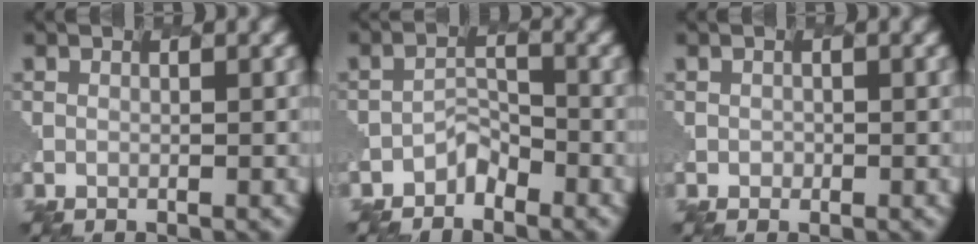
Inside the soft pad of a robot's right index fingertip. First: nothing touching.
{"total": 1.7, "force": [-1.6, 0.5, -0.3], "torque": [-0.001, 0.011, -0.036]}
{"total": 0.6, "force": [-0.1, 0.5, -0.3], "torque": [-0.006, -0.003, -0.001]}